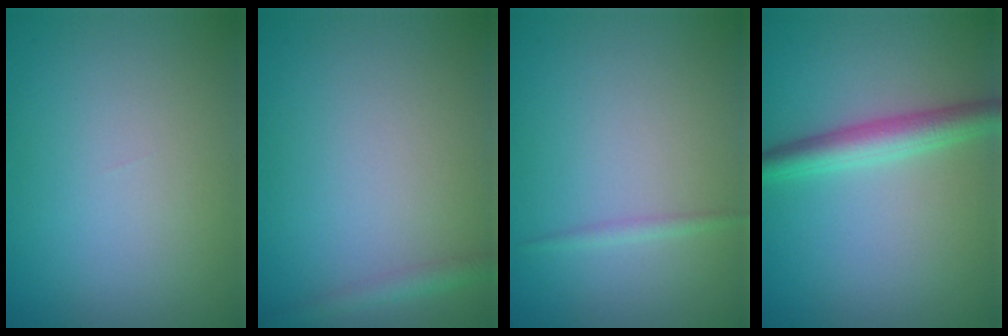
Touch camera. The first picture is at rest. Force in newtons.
{"total": 1.5, "press": 1.5, "slide": 0.1}
{"total": 0.8, "press": 0.8, "slide": 0.0}
{"total": 3.5, "press": 3.5, "slide": 0.0}